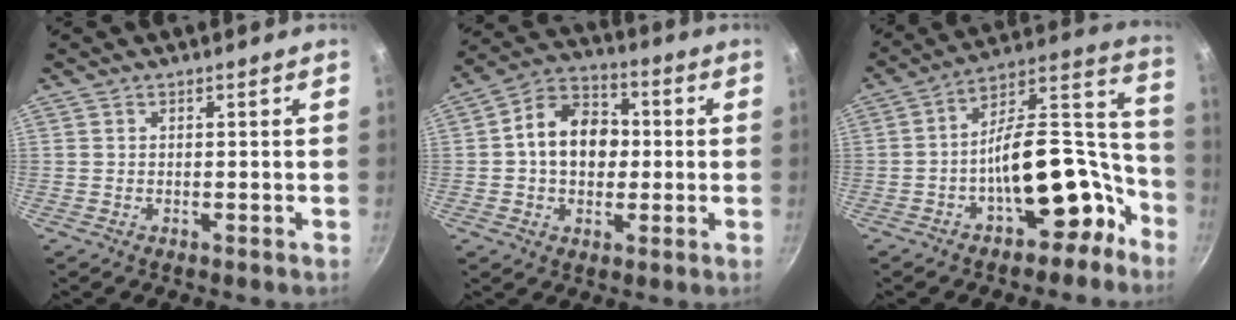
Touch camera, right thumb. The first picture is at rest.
{"total": 12.9, "force": [0.4, 9.7, 8.5], "torque": [-0.101, 0.025, -0.010]}
{"total": 19.6, "force": [-8.5, 10.2, 14.4], "torque": [-0.137, 0.112, -0.127]}